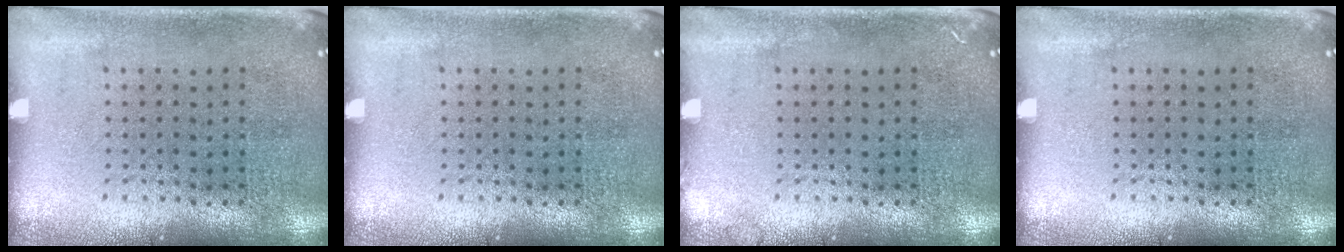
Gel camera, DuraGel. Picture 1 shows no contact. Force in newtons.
{"total": 0.0}
{"total": 0.6, "press": 0.5, "slide": 0.1}
{"total": 0.0}